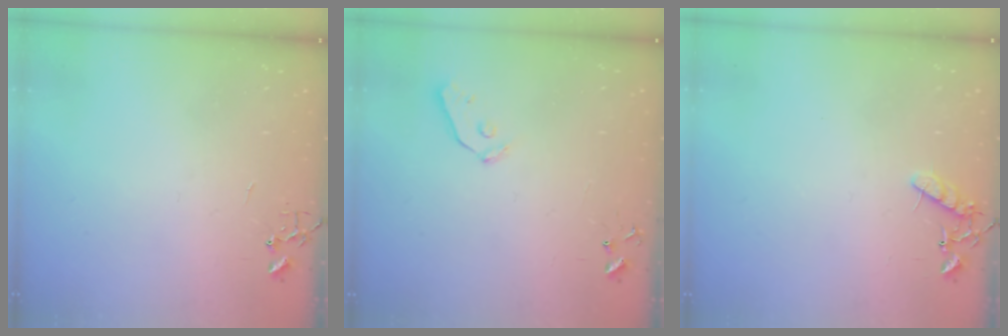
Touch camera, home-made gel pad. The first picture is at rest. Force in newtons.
{"total": 5.7, "press": 5.7, "slide": 0.4}
{"total": 8.1, "press": 8.1, "slide": 0.3}